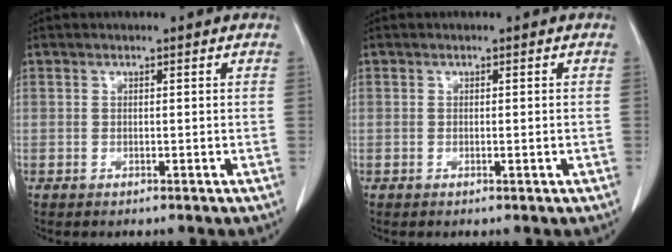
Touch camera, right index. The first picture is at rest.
{"total": 1.1, "force": [-0.3, 0.1, 1.0], "torque": [-0.017, -0.002, -0.001]}